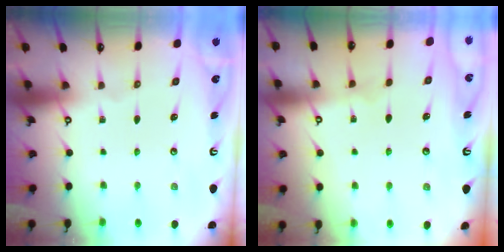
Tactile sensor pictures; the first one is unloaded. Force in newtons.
{"total": 3.2, "press": 3.2, "slide": 0.2}